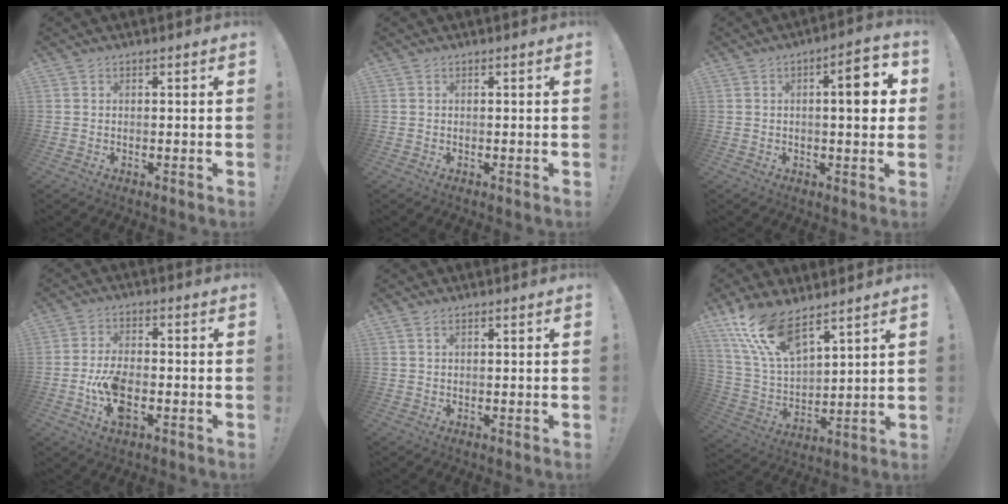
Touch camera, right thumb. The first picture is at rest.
{"total": 0.0}
{"total": 8.9, "force": [1.3, 2.4, 8.5], "torque": [-0.107, -0.002, 0.012]}
{"total": 9.8, "force": [-3.1, 5.2, 7.7], "torque": [-0.145, 0.000, -0.054]}
{"total": 1.2, "force": [0.8, 0.4, 0.9], "torque": [-0.012, -0.003, 0.014]}
{"total": 15.3, "force": [11.5, 5.3, 8.6], "torque": [-0.182, -0.075, 0.214]}